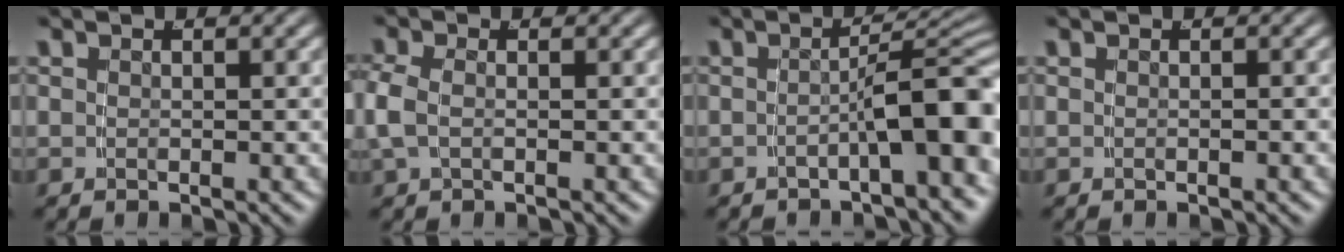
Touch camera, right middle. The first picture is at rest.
{"total": 1.9, "force": [-0.2, 1.0, 1.6], "torque": [-0.052, -0.008, 0.004]}
{"total": 6.8, "force": [-2.6, 1.6, 6.0], "torque": [-0.054, 0.006, -0.041]}
{"total": 0.0}